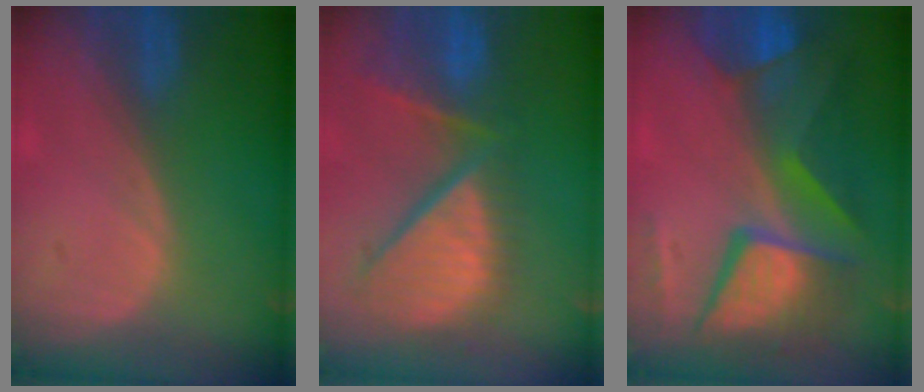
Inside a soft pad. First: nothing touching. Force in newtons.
{"total": 13.0, "press": 10.9, "slide": 7.1}
{"total": 11.8, "press": 11.7, "slide": 1.2}